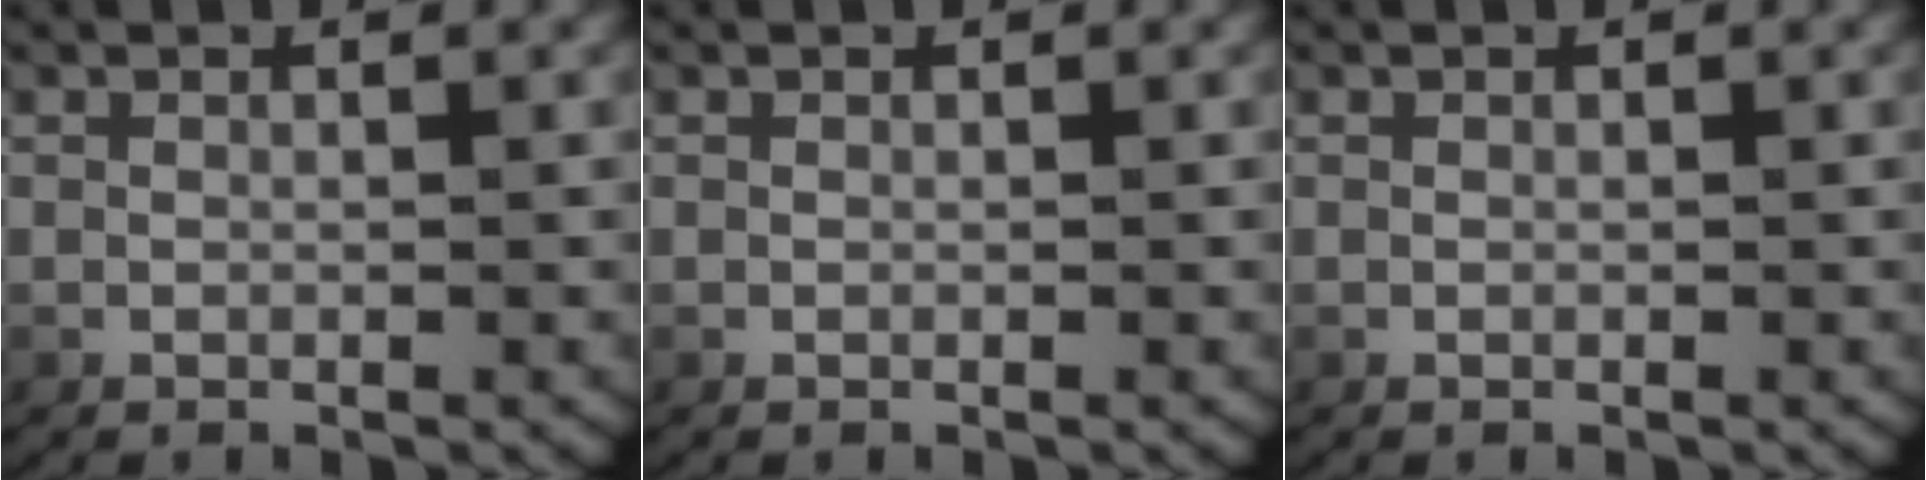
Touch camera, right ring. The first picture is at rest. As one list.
[{"total": 0.0}, {"total": 0.0}]